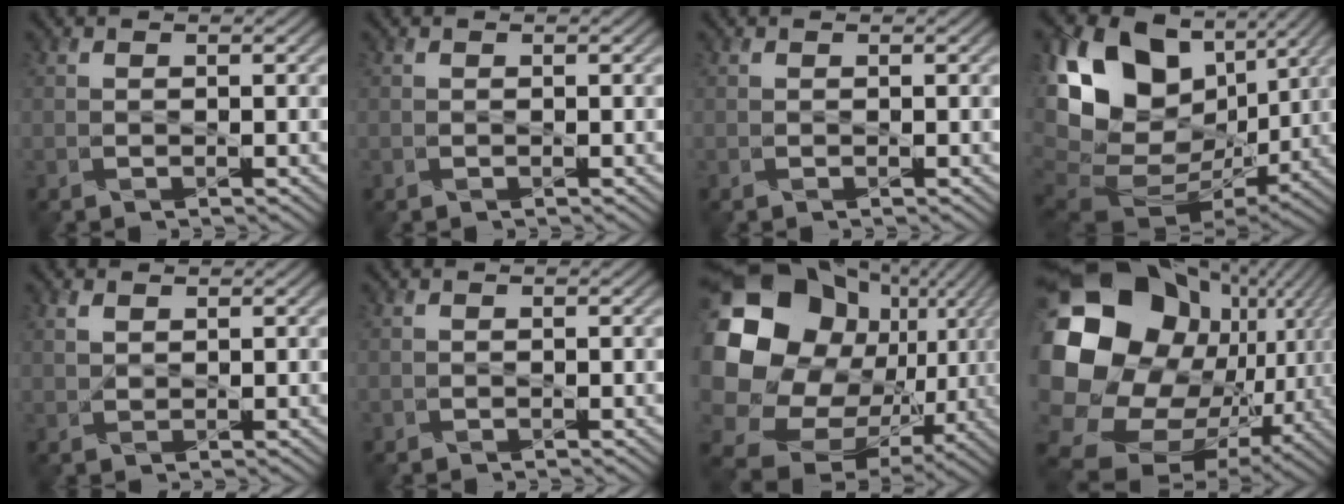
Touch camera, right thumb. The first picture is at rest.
{"total": 0.0}
{"total": 0.0}
{"total": 18.5, "force": [4.7, 12.7, 12.6], "torque": [-0.267, -0.011, 0.110]}
{"total": 1.7, "force": [1.1, 0.9, 1.0], "torque": [-0.028, 0.001, 0.025]}
{"total": 0.0}
{"total": 24.0, "force": [3.5, 20.4, 12.2], "torque": [-0.314, -0.019, 0.088]}
{"total": 22.8, "force": [1.5, 18.4, 13.4], "torque": [-0.328, -0.042, 0.057]}